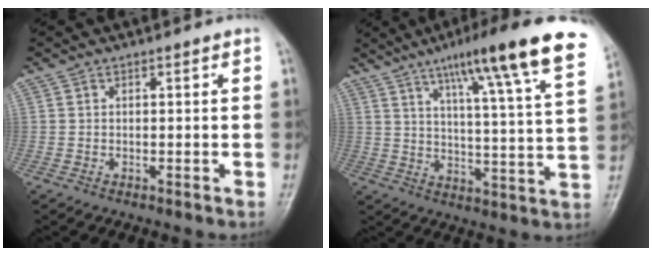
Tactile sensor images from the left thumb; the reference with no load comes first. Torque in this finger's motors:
{"motor_torque": [0.59, 0.24, 1.61, -1.15, 0.16]}